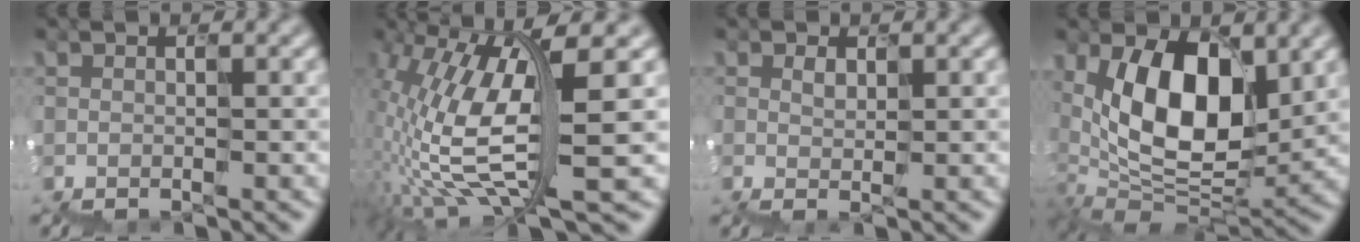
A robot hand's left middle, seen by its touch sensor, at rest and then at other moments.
{"total": 8.1, "force": [2.3, 2.2, 7.4], "torque": [-0.187, 0.002, 0.048]}
{"total": 0.8, "force": [0.4, -0.3, -0.7], "torque": [-0.002, 0.003, 0.007]}
{"total": 10.1, "force": [2.8, 5.6, 8.0], "torque": [-0.143, -0.007, 0.046]}